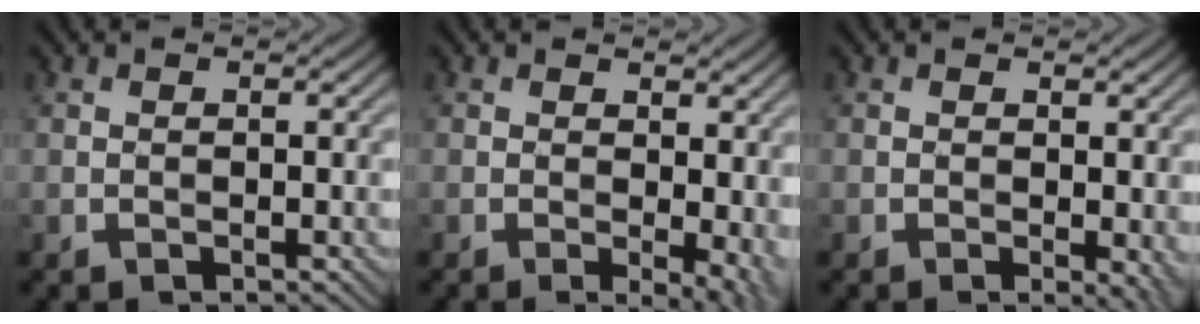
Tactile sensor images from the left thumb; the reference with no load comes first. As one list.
[{"total": 5.5, "force": [-0.1, 2.3, 5.0], "torque": [-0.062, -0.004, 0.001]}, {"total": 2.6, "force": [-0.3, 1.0, 2.4], "torque": [-0.031, -0.003, -0.004]}]